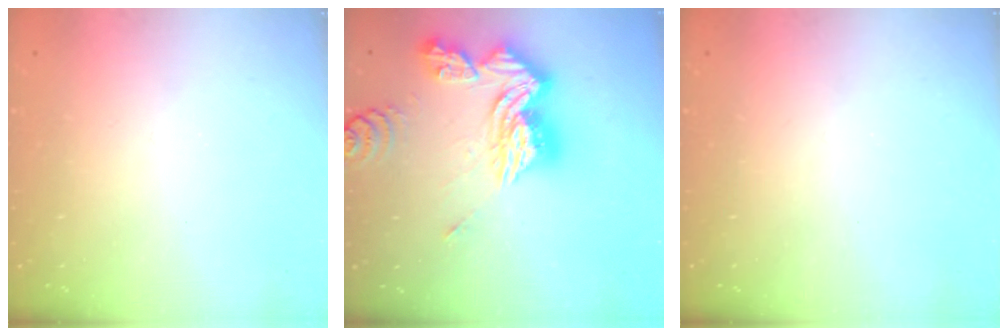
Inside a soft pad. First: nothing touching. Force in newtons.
{"total": 18.2, "press": 18.1, "slide": 1.9}
{"total": 0.0}